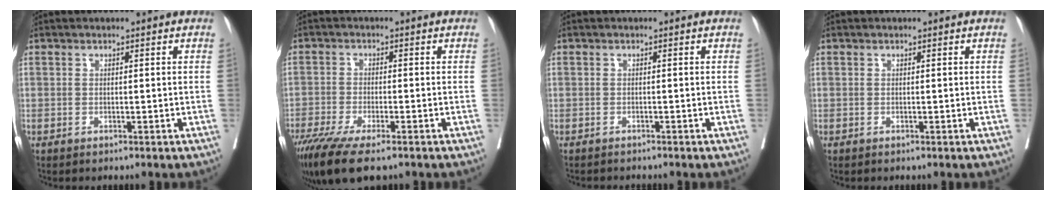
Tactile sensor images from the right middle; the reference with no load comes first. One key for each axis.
{"total": 10.5, "fx": -7.7, "fy": 2.1, "fz": 6.9, "tx": -0.113, "ty": -0.022, "tz": -0.126}
{"total": 2.0, "fx": -2.0, "fy": 0.3, "fz": 0.5, "tx": -0.009, "ty": -0.004, "tz": -0.026}
{"total": 0.0}